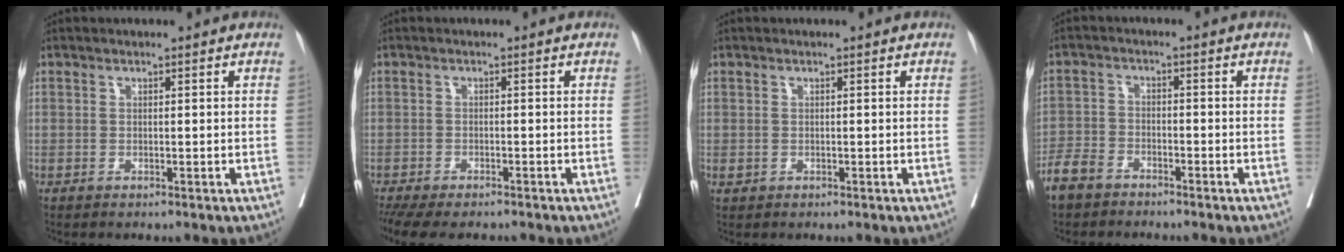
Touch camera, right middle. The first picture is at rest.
{"total": 9.6, "force": [-7.9, 2.9, 4.6], "torque": [-0.090, -0.008, -0.118]}
{"total": 0.6, "force": [-0.1, 0.5, 0.2], "torque": [-0.008, -0.001, 0.003]}
{"total": 4.8, "force": [-4.0, 2.2, 1.4], "torque": [-0.041, -0.004, -0.081]}